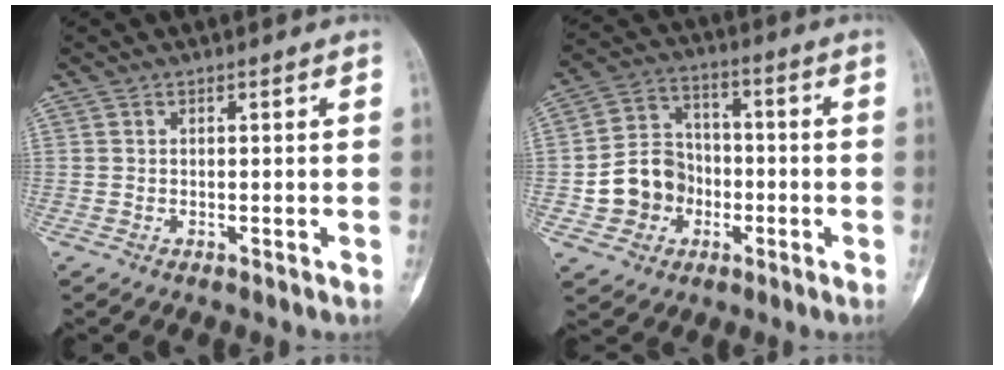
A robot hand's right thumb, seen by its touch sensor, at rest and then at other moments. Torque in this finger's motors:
{"motor_torque": [0.74, 0.75, 0.42, -0.45, 0.16]}